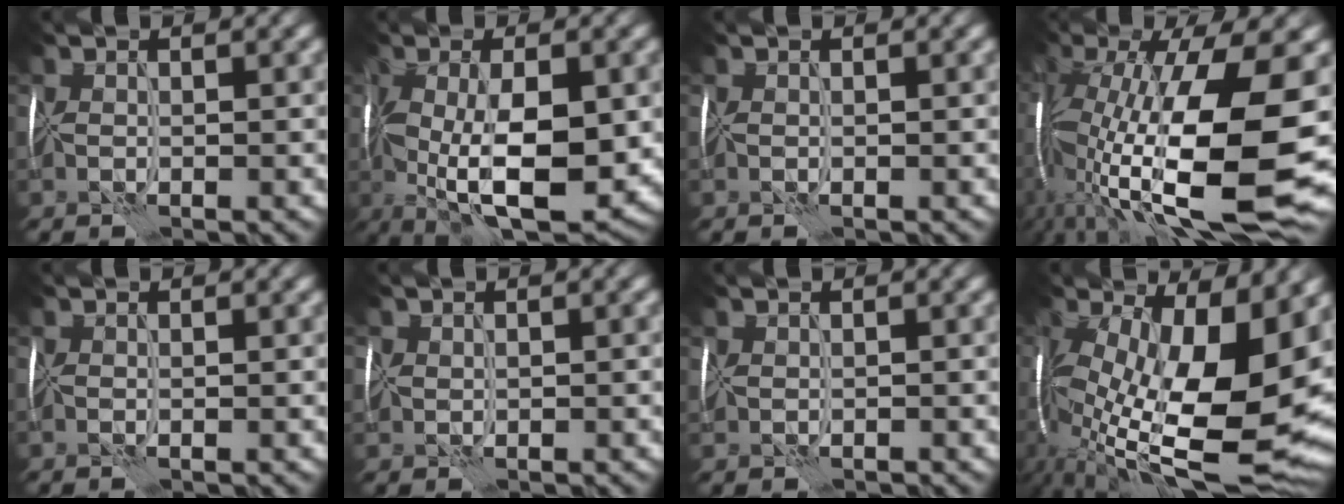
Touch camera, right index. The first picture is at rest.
{"total": 11.3, "force": [-2.0, 4.3, 10.3], "torque": [-0.162, -0.012, -0.027]}
{"total": 0.0}
{"total": 16.5, "force": [-1.4, 5.6, 15.5], "torque": [-0.286, -0.005, -0.019]}
{"total": 0.0}
{"total": 1.7, "force": [0.5, 1.4, 0.9], "torque": [-0.004, 0.004, 0.008]}
{"total": 0.8, "force": [0.2, 0.6, 0.4], "torque": [-0.003, -0.006, 0.004]}
{"total": 17.1, "force": [-0.7, 8.2, 15.0], "torque": [-0.255, -0.037, -0.003]}